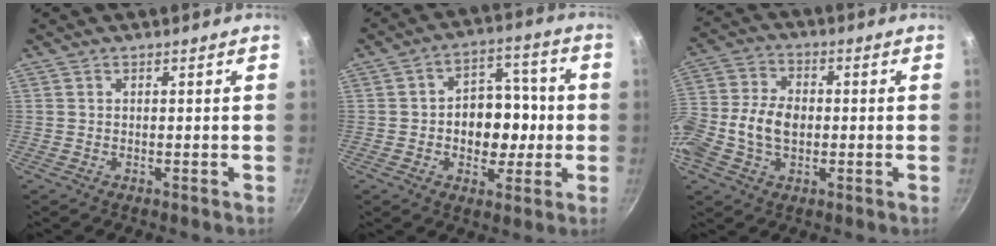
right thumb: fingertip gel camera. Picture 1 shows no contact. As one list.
[{"total": 12.0, "force": [-1.2, 8.9, 8.0], "torque": [-0.062, 0.021, -0.025]}, {"total": 12.2, "force": [-1.7, 8.4, 8.8], "torque": [-0.170, 0.026, -0.043]}]